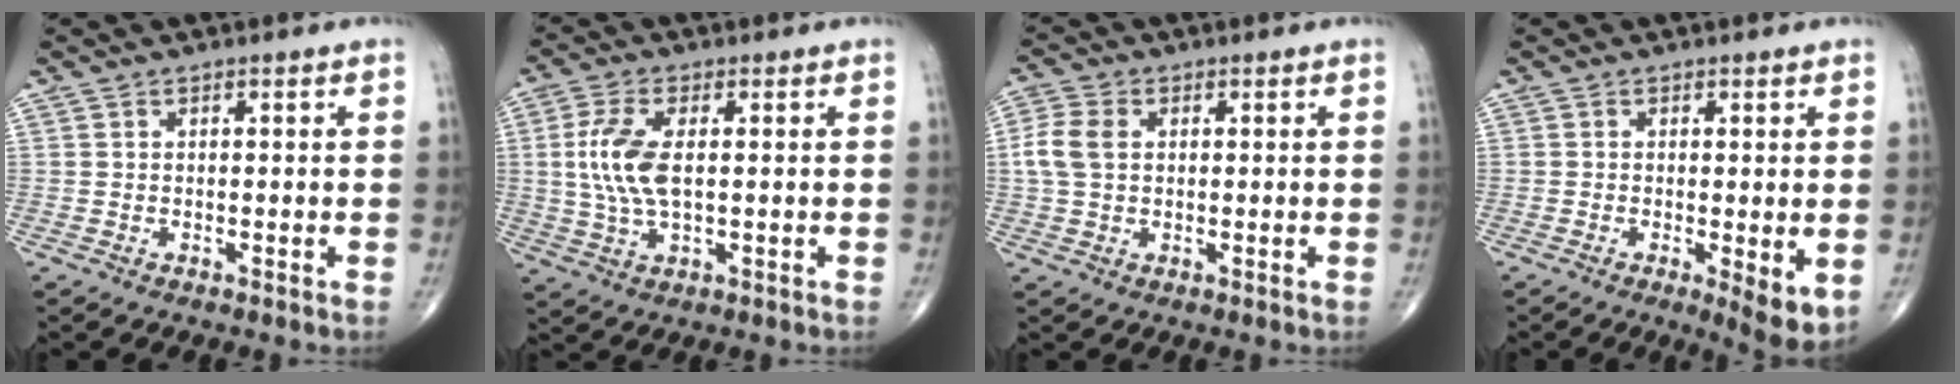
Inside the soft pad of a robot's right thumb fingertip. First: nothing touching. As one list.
[{"total": 9.2, "force": [0.8, 4.2, 8.1], "torque": [-0.185, -0.001, 0.019]}, {"total": 5.8, "force": [0.7, 4.1, 4.1], "torque": [-0.099, 0.011, 0.012]}, {"total": 5.7, "force": [-1.1, 1.6, 5.4], "torque": [-0.076, -0.018, -0.017]}]